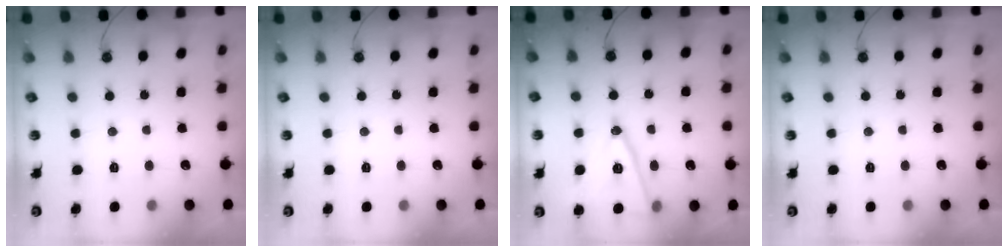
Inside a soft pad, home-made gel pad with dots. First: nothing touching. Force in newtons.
{"total": 0.0}
{"total": 14.9, "press": 14.6, "slide": 3.1}
{"total": 0.0}